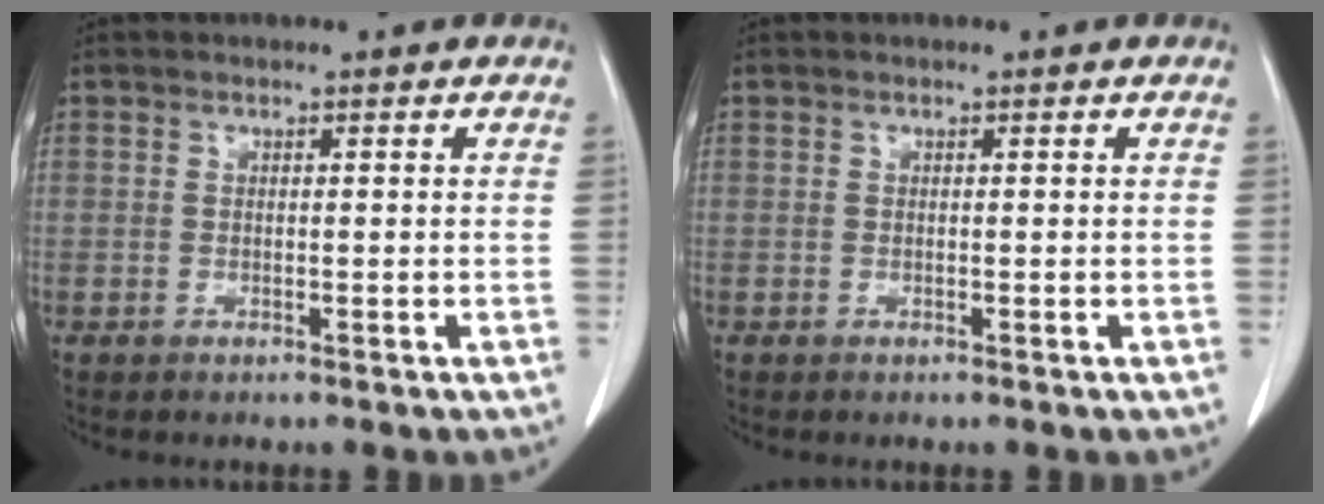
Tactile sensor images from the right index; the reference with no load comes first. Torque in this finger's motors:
{"motor_torque": [0.00, 0.00, 0.00, 0.00]}